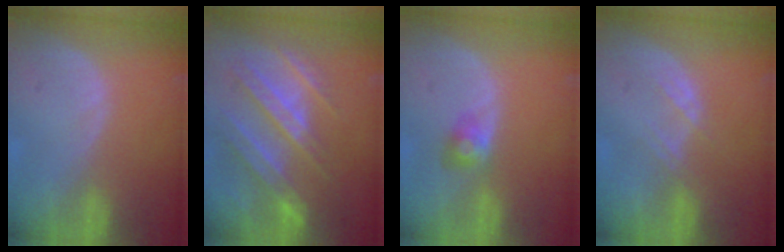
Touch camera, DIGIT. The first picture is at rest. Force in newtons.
{"total": 10.1, "press": 9.5, "slide": 3.4}
{"total": 2.7, "press": 2.7, "slide": 0.0}
{"total": 2.3, "press": 2.1, "slide": 0.7}